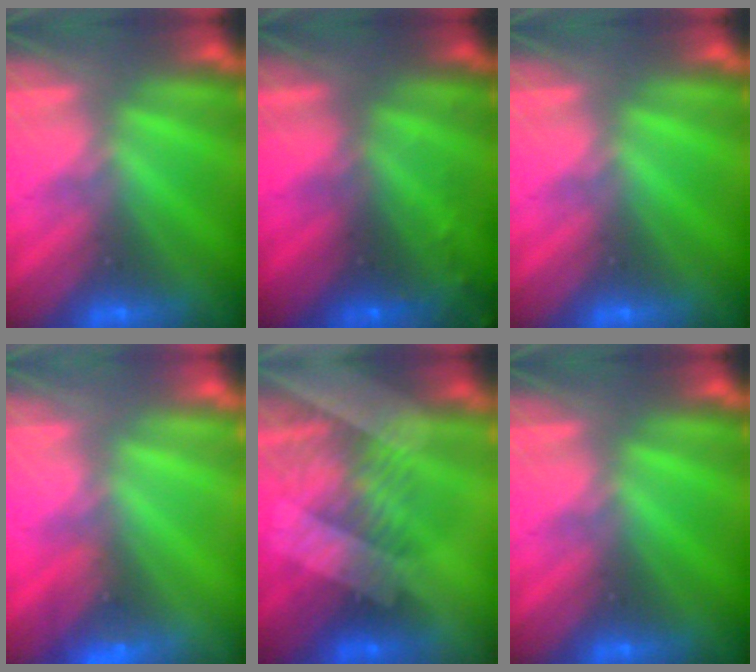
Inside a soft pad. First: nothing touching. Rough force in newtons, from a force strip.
{"total": 8.7}
{"total": 0.0}
{"total": 2.5}
{"total": 3.2}
{"total": 0.0}